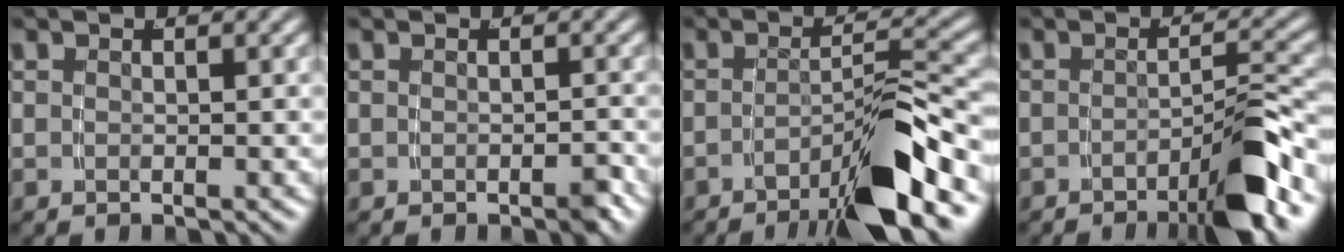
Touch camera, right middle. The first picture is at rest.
{"total": 1.0, "force": [-0.8, 0.1, 0.6], "torque": [-0.011, 0.001, -0.016]}
{"total": 6.7, "force": [-4.3, 0.3, 5.1], "torque": [-0.066, -0.001, -0.065]}
{"total": 5.3, "force": [-3.1, 0.0, 4.2], "torque": [-0.048, 0.001, -0.053]}